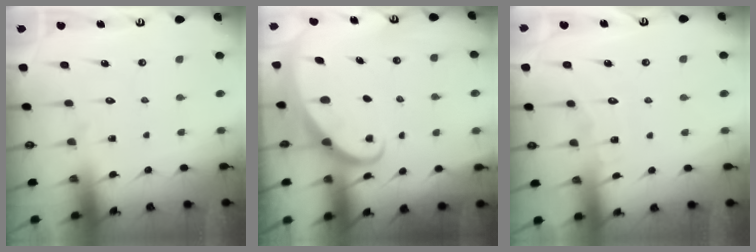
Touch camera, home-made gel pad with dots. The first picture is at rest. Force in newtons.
{"total": 1.7, "press": 1.7, "slide": 0.2}
{"total": 4.6, "press": 4.6, "slide": 0.5}